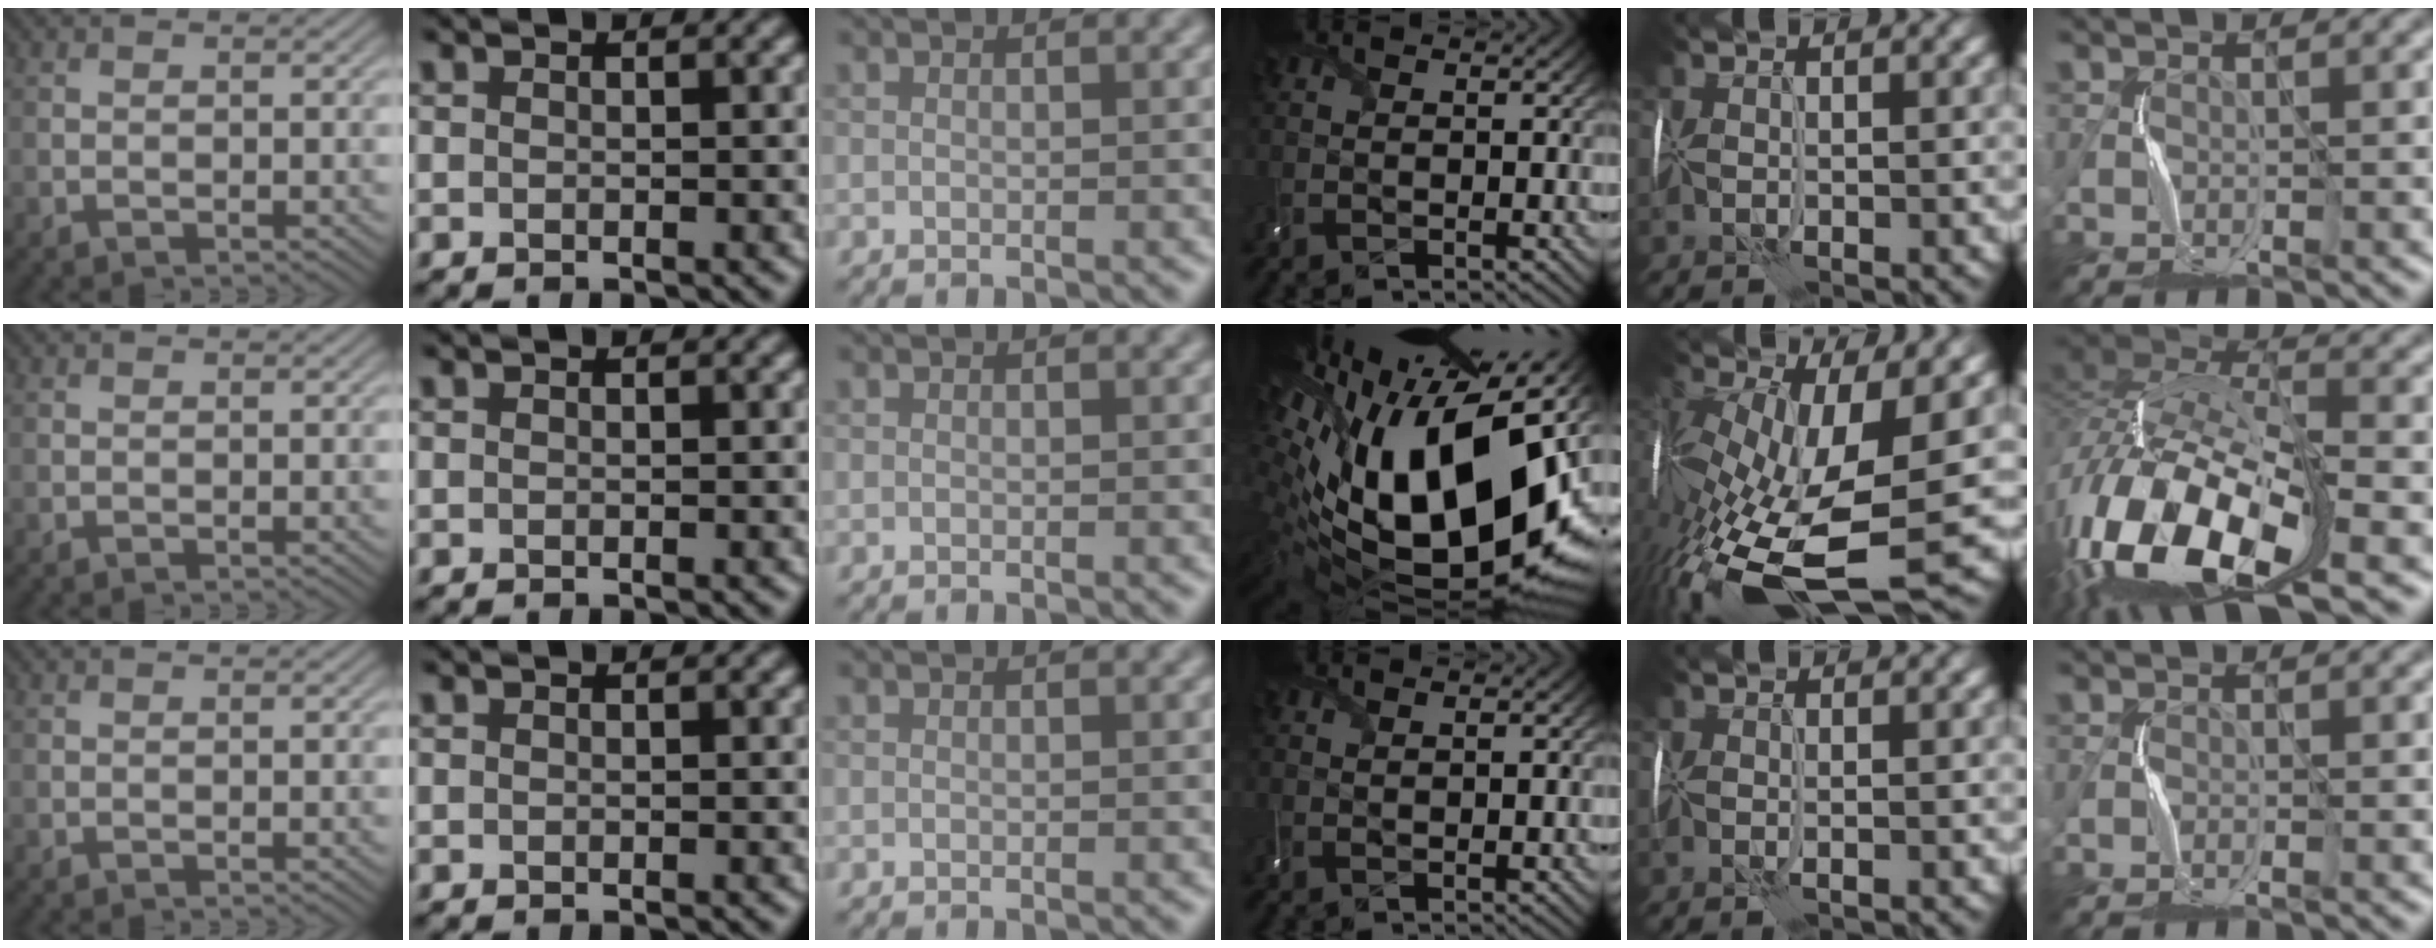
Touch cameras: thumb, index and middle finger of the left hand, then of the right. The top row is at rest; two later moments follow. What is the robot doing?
{"motion": "wrap", "object": "scarf"}